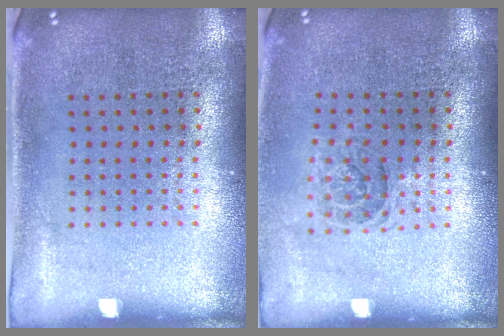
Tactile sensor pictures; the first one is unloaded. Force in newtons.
{"total": 1.1, "press": 1.0, "slide": 0.5}